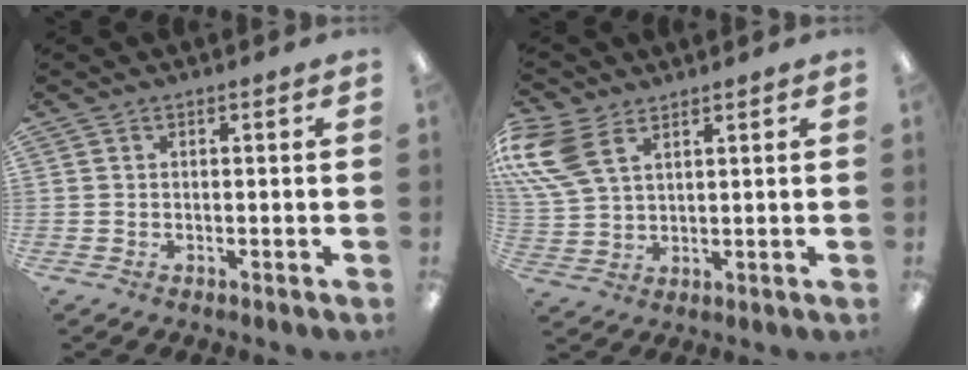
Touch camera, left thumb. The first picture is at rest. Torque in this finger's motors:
{"motor_torque": [0.17, 0.99, 1.45, -1.32, 0.69]}